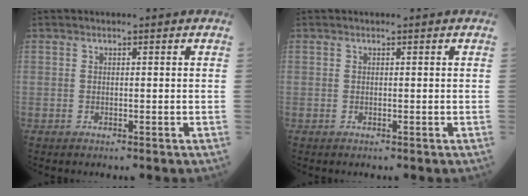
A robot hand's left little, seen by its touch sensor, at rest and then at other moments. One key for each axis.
{"total": 0.0}